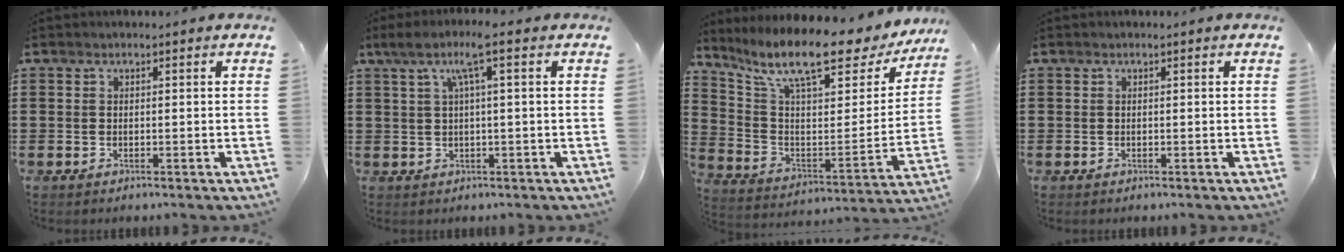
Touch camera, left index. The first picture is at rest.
{"total": 4.7, "force": [1.3, 0.1, 4.5], "torque": [-0.092, 0.003, 0.017]}
{"total": 12.4, "force": [9.6, 2.1, 7.7], "torque": [-0.169, -0.069, 0.157]}
{"total": 0.0}